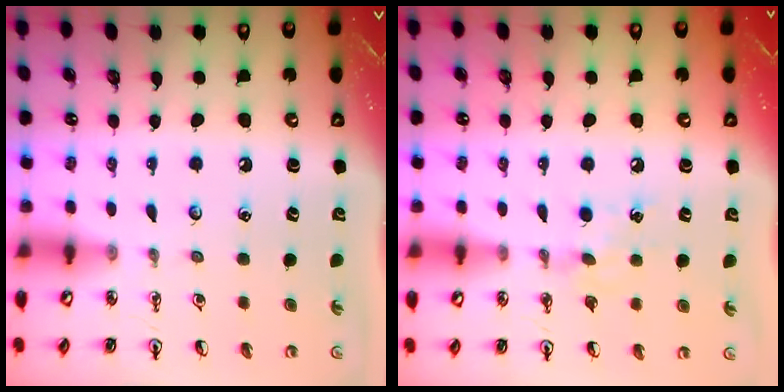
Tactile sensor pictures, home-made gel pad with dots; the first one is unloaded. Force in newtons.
{"total": 6.6, "press": 6.6, "slide": 0.9}